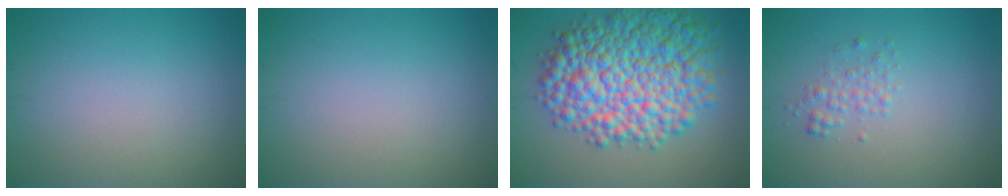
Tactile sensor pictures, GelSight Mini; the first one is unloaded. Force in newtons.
{"total": 0.0}
{"total": 12.2, "press": 12.2, "slide": 0.2}
{"total": 1.4, "press": 1.4, "slide": 0.0}